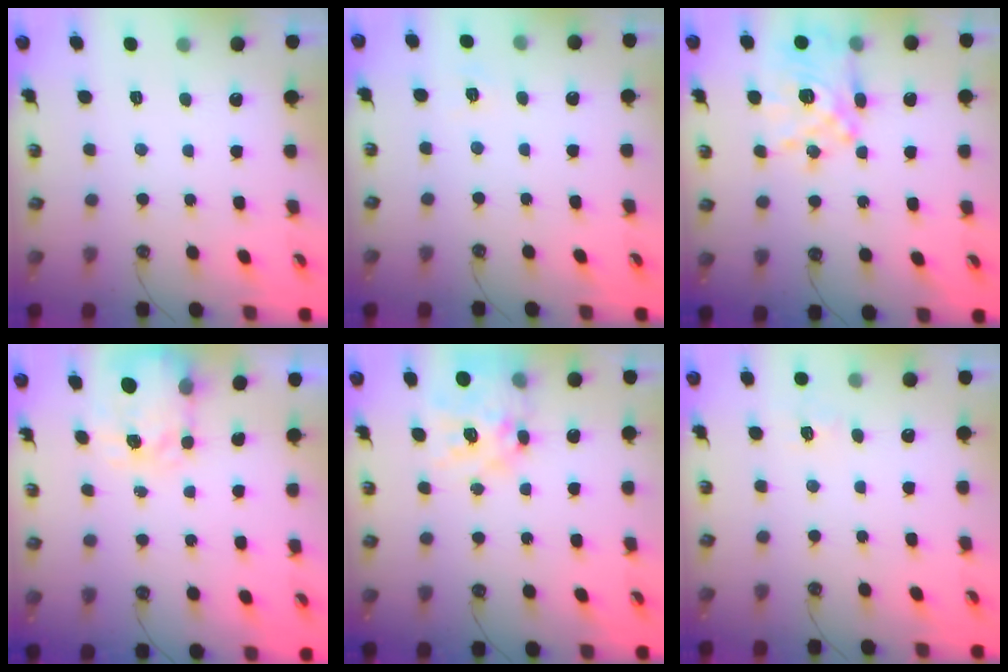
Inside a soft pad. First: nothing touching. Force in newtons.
{"total": 3.8, "press": 3.8, "slide": 0.5}
{"total": 14.3, "press": 14.2, "slide": 1.2}
{"total": 3.7, "press": 3.6, "slide": 0.5}
{"total": 16.0, "press": 16.0, "slide": 1.5}
{"total": 5.8, "press": 5.8, "slide": 0.7}